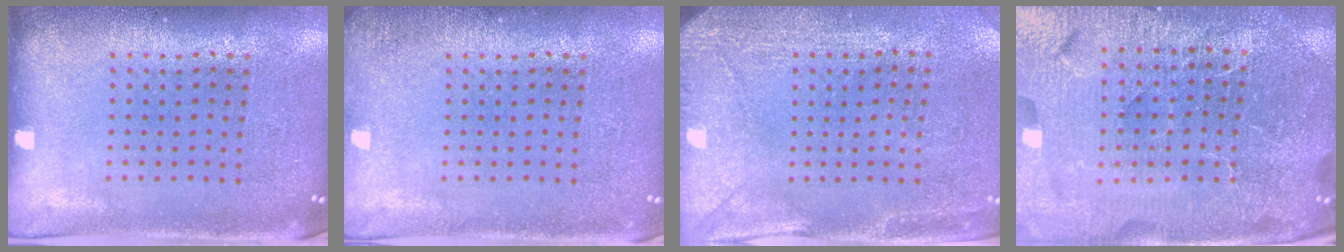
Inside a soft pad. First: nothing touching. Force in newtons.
{"total": 1.2, "press": 1.1, "slide": 0.2}
{"total": 3.0, "press": 2.7, "slide": 1.1}
{"total": 6.1, "press": 5.4, "slide": 2.7}